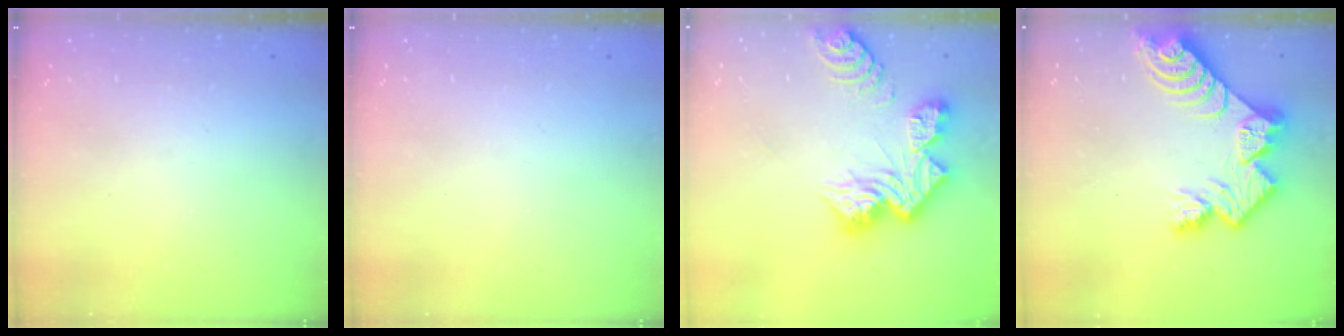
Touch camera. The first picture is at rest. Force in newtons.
{"total": 0.0}
{"total": 15.8, "press": 15.7, "slide": 1.6}
{"total": 11.7, "press": 11.6, "slide": 1.3}